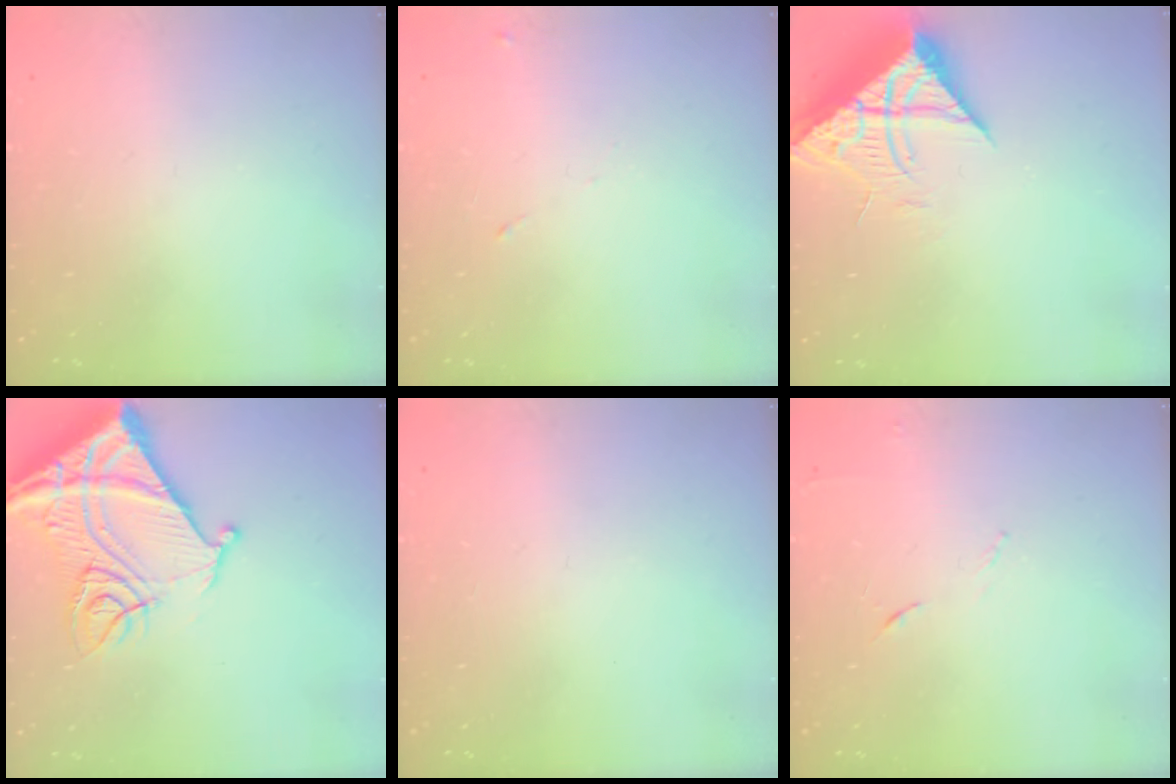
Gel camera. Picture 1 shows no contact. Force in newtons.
{"total": 4.3, "press": 4.3, "slide": 0.7}
{"total": 11.8, "press": 11.7, "slide": 1.2}
{"total": 18.9, "press": 18.7, "slide": 2.3}
{"total": 0.0}
{"total": 4.8, "press": 4.7, "slide": 0.8}